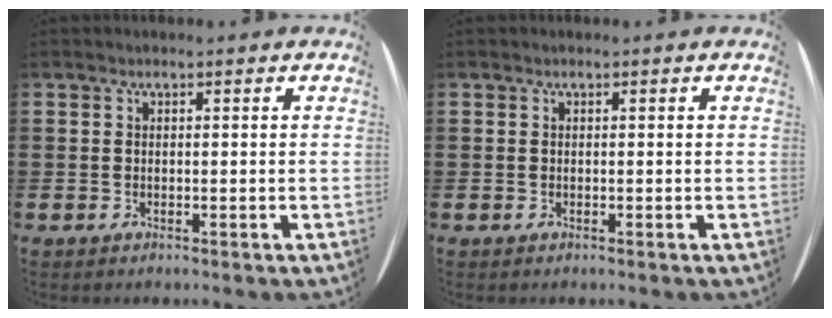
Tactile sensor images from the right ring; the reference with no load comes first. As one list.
[{"total": 0.0}]